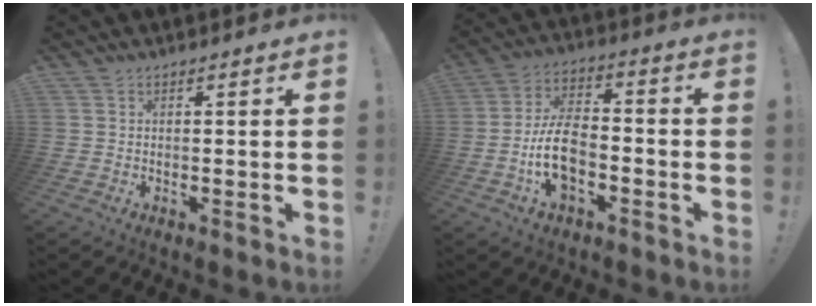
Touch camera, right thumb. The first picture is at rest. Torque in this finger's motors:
{"motor_torque": [0.20, 0.43, 0.30, -0.48, 0.16]}